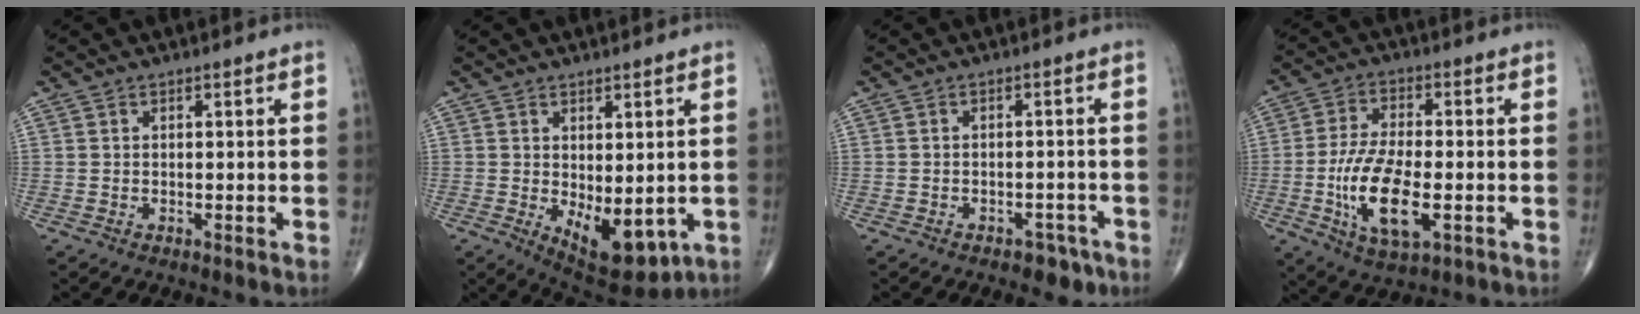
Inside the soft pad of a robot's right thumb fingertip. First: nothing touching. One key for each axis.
{"total": 9.9, "fx": -1.8, "fy": 4.7, "fz": 8.5, "tx": -0.101, "ty": -0.015, "tz": -0.006}
{"total": 3.8, "fx": -2.6, "fy": 2.3, "fz": 1.5, "tx": -0.005, "ty": 0.016, "tz": -0.032}
{"total": 13.3, "fx": -3.2, "fy": 5.6, "fz": 11.6, "tx": -0.222, "ty": 0.002, "tz": -0.055}